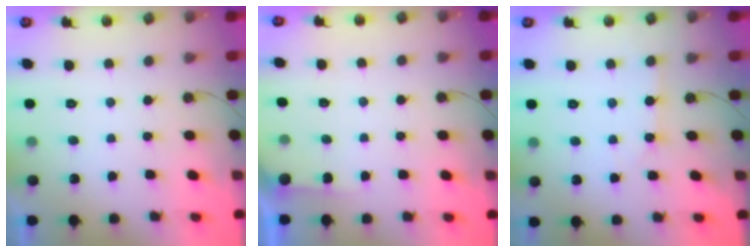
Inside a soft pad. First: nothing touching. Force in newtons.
{"total": 2.7, "press": 2.7, "slide": 0.3}
{"total": 4.1, "press": 4.1, "slide": 0.4}